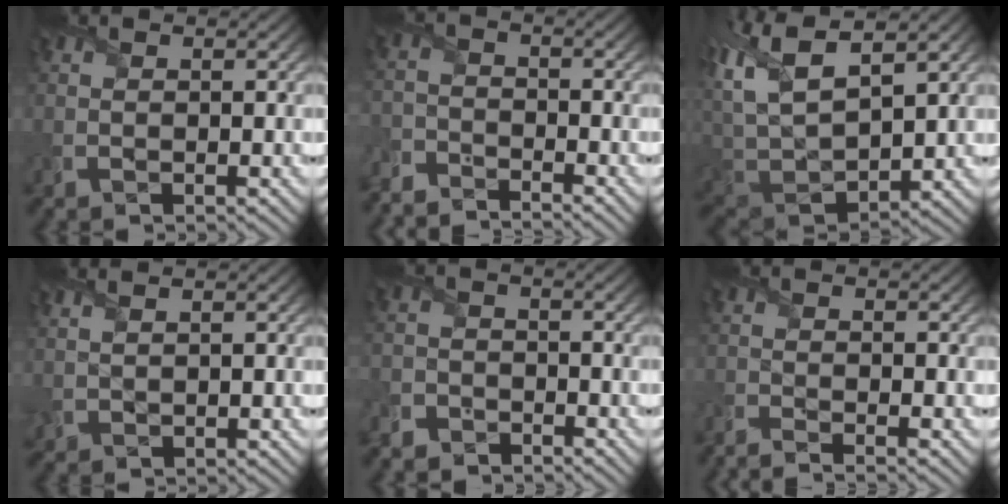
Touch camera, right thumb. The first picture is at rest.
{"total": 4.2, "force": [-4.2, 0.3, 0.2], "torque": [-0.004, -0.006, -0.097]}
{"total": 13.9, "force": [5.0, 6.6, 11.2], "torque": [-0.283, 0.007, 0.092]}
{"total": 1.7, "force": [1.4, 0.1, 1.0], "torque": [-0.027, 0.004, 0.037]}
{"total": 3.4, "force": [-3.0, 1.5, 0.2], "torque": [-0.004, 0.002, -0.066]}
{"total": 2.7, "force": [-2.4, -0.4, 1.1], "torque": [-0.026, -0.006, -0.057]}